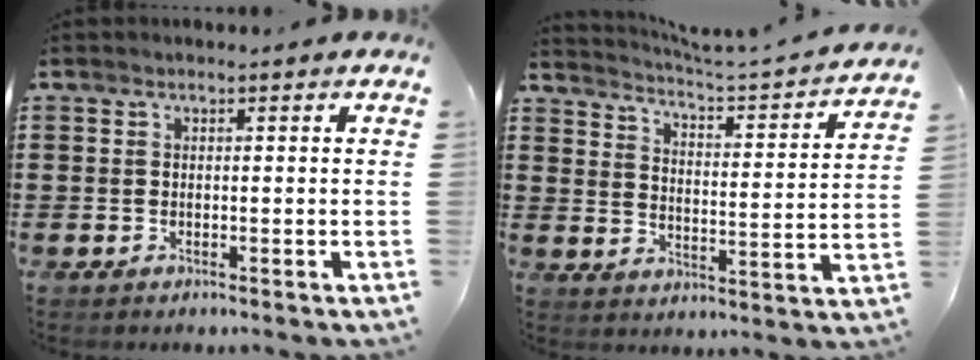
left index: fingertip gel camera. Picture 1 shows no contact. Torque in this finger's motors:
{"motor_torque": [0.77, -1.37, -0.06, -0.02]}